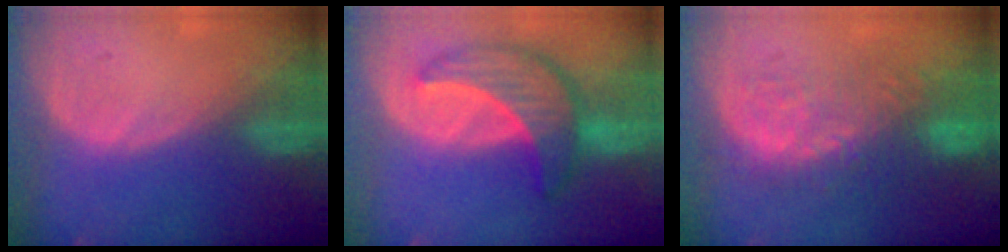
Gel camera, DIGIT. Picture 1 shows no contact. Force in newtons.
{"total": 8.4, "press": 8.4, "slide": 0.7}
{"total": 10.2, "press": 9.1, "slide": 4.7}